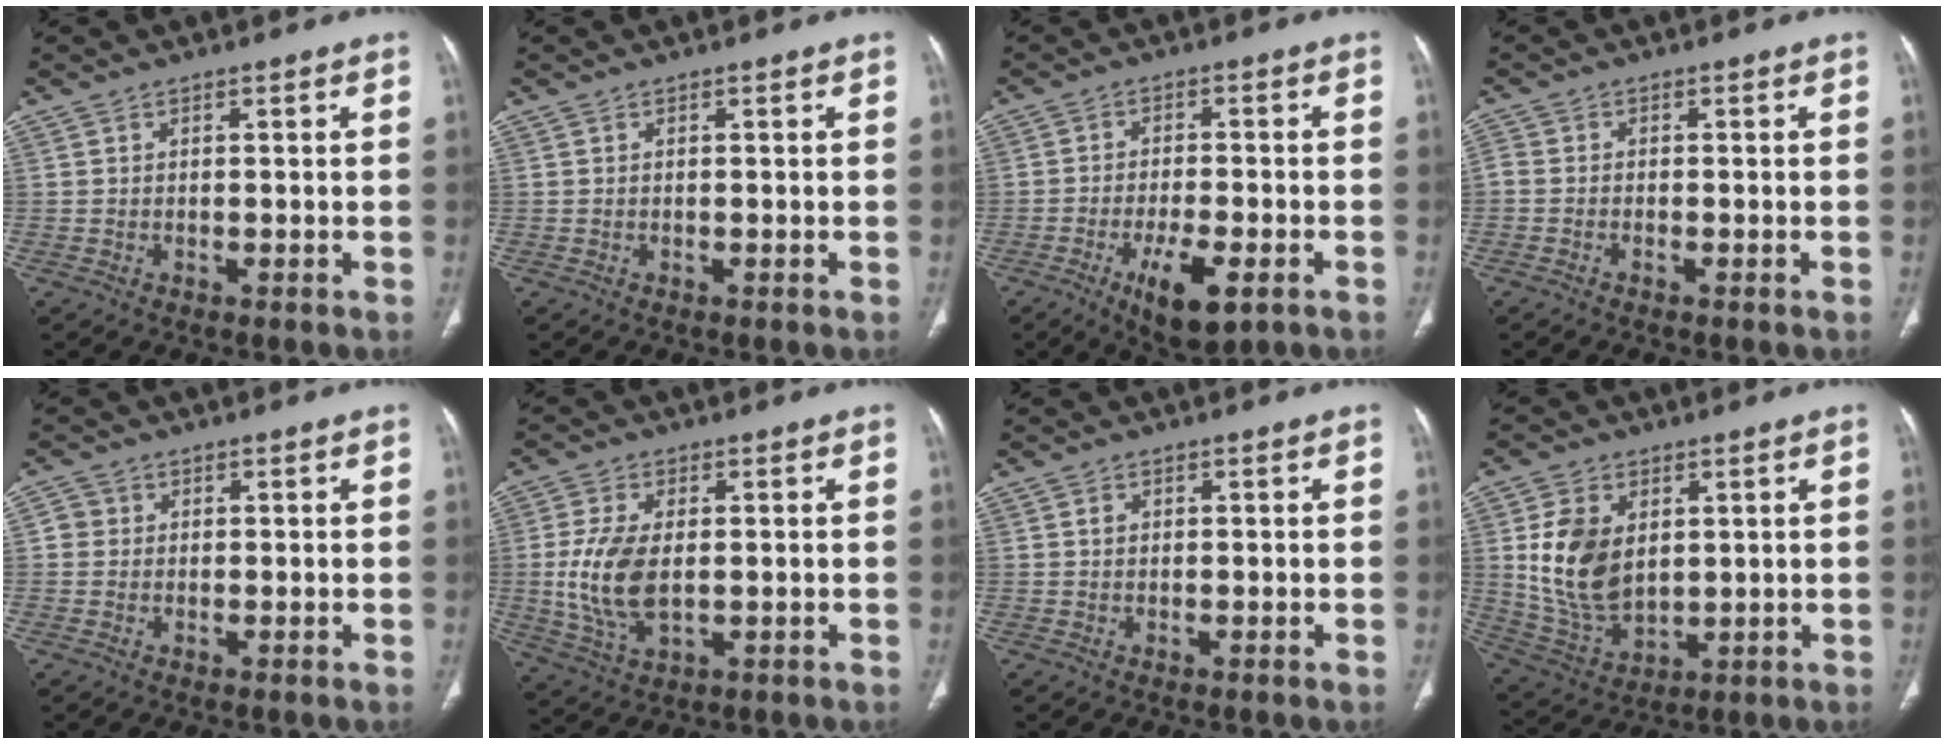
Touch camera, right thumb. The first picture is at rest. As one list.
[{"total": 0.0}, {"total": 9.7, "force": [-4.5, 3.5, 7.8], "torque": [-0.125, 0.005, -0.065]}, {"total": 1.7, "force": [-1.0, 0.9, 1.0], "torque": [-0.028, 0.006, -0.025]}, {"total": 2.3, "force": [0.2, 2.2, 0.6], "torque": [0.003, 0.005, -0.001]}, {"total": 10.7, "force": [-0.1, 5.9, 9.0], "torque": [-0.189, -0.006, 0.007]}, {"total": 1.0, "force": [0.2, 0.9, 0.5], "torque": [-0.003, 0.003, 0.001]}, {"total": 13.2, "force": [2.7, 8.8, 9.5], "torque": [-0.157, -0.016, 0.066]}]